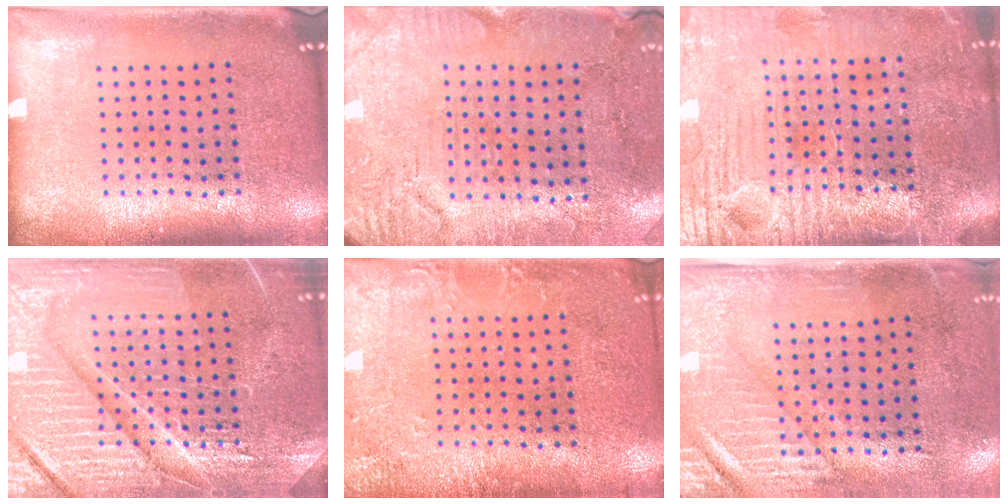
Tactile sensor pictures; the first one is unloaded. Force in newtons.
{"total": 3.2, "press": 2.8, "slide": 1.5}
{"total": 3.9, "press": 3.7, "slide": 1.1}
{"total": 7.5, "press": 7.5, "slide": 1.0}
{"total": 2.2, "press": 2.2, "slide": 0.3}
{"total": 2.9, "press": 2.5, "slide": 1.5}